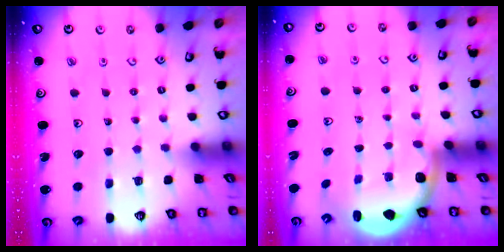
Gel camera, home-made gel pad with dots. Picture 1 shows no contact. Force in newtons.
{"total": 2.6, "press": 2.5, "slide": 0.7}